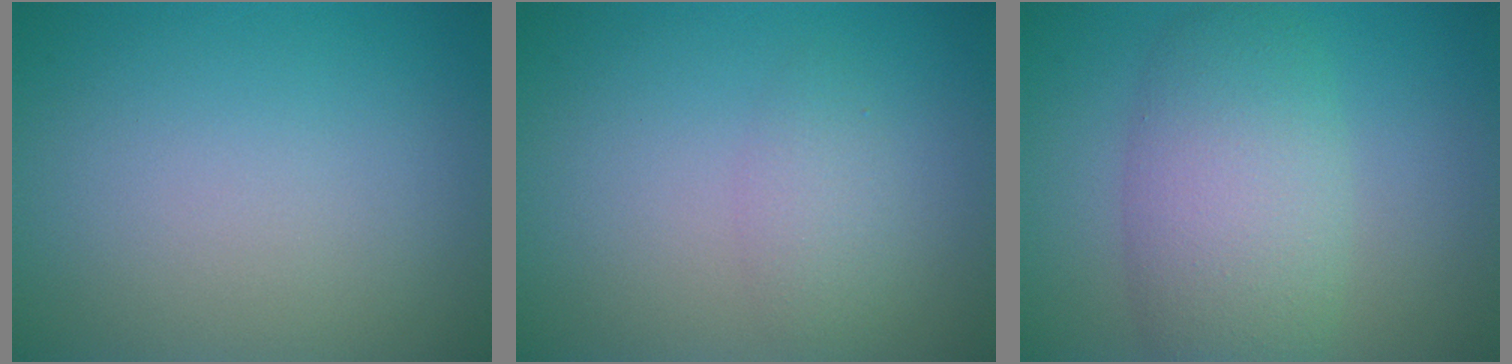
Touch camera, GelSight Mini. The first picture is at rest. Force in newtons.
{"total": 1.8, "press": 1.8, "slide": 0.0}
{"total": 6.4, "press": 6.4, "slide": 0.3}